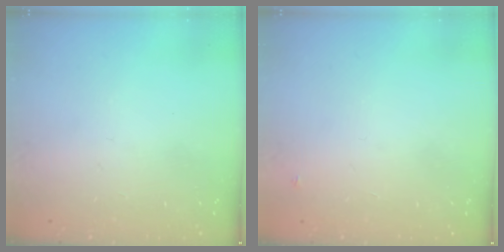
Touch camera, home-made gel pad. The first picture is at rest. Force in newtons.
{"total": 2.6, "press": 2.6, "slide": 0.2}